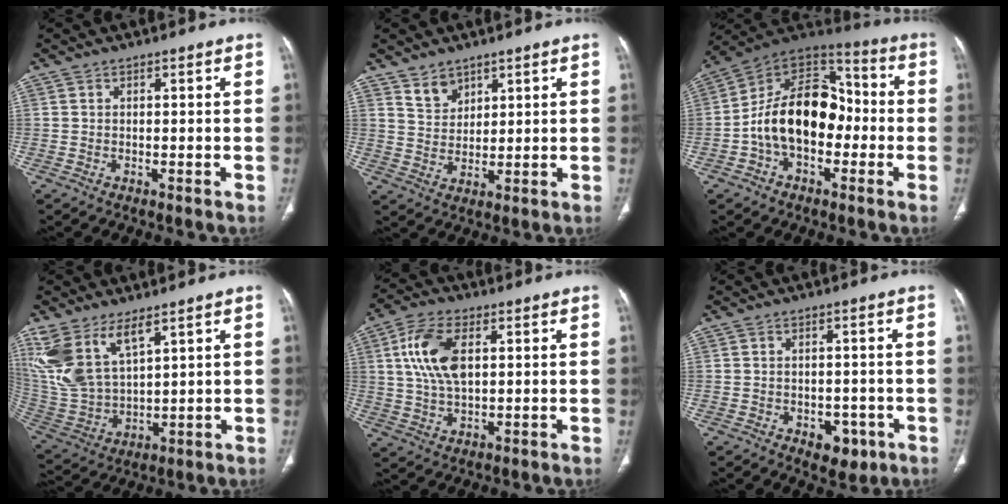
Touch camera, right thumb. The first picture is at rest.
{"total": 4.4, "force": [3.3, 2.7, 1.2], "torque": [-0.003, -0.030, 0.069]}
{"total": 18.3, "force": [-2.7, 11.9, 13.6], "torque": [-0.202, 0.051, -0.052]}
{"total": 14.0, "force": [8.1, 6.2, 9.6], "torque": [-0.204, -0.025, 0.186]}
{"total": 11.2, "force": [2.7, 6.0, 9.1], "torque": [-0.184, 0.002, 0.052]}
{"total": 5.5, "force": [-2.3, 3.6, 3.4], "torque": [-0.023, 0.008, -0.021]}